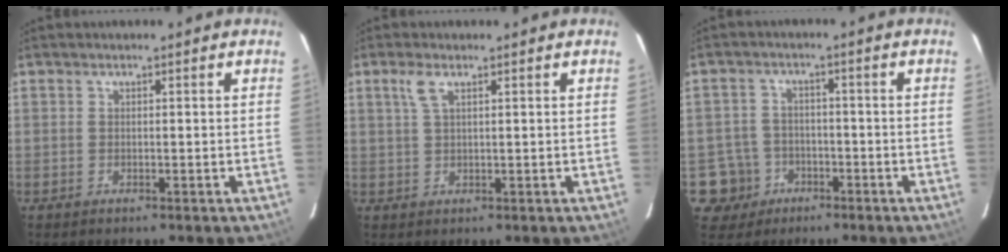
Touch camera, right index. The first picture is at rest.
{"total": 2.8, "force": [1.5, 0.8, 2.2], "torque": [-0.049, 0.005, 0.031]}
{"total": 6.2, "force": [-2.7, 5.6, 0.4], "torque": [-0.025, 0.024, -0.041]}